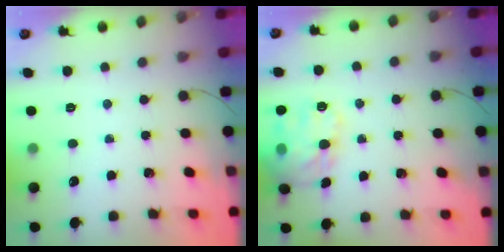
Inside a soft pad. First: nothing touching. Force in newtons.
{"total": 16.2, "press": 16.2, "slide": 1.4}